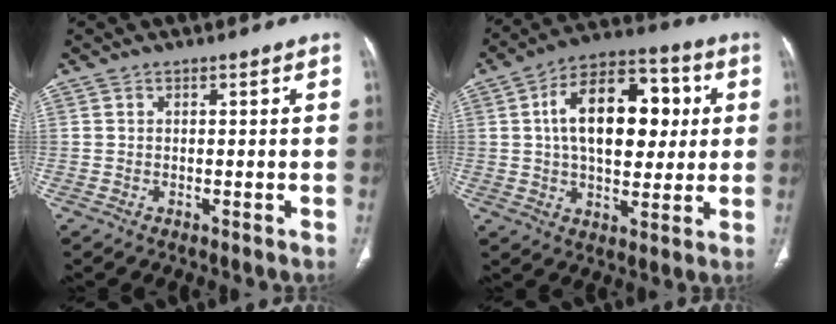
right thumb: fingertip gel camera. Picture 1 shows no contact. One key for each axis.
{"total": 18.9, "fx": 3.3, "fy": 10.9, "fz": 15.1, "tx": -0.206, "ty": 0.016, "tz": 0.049}